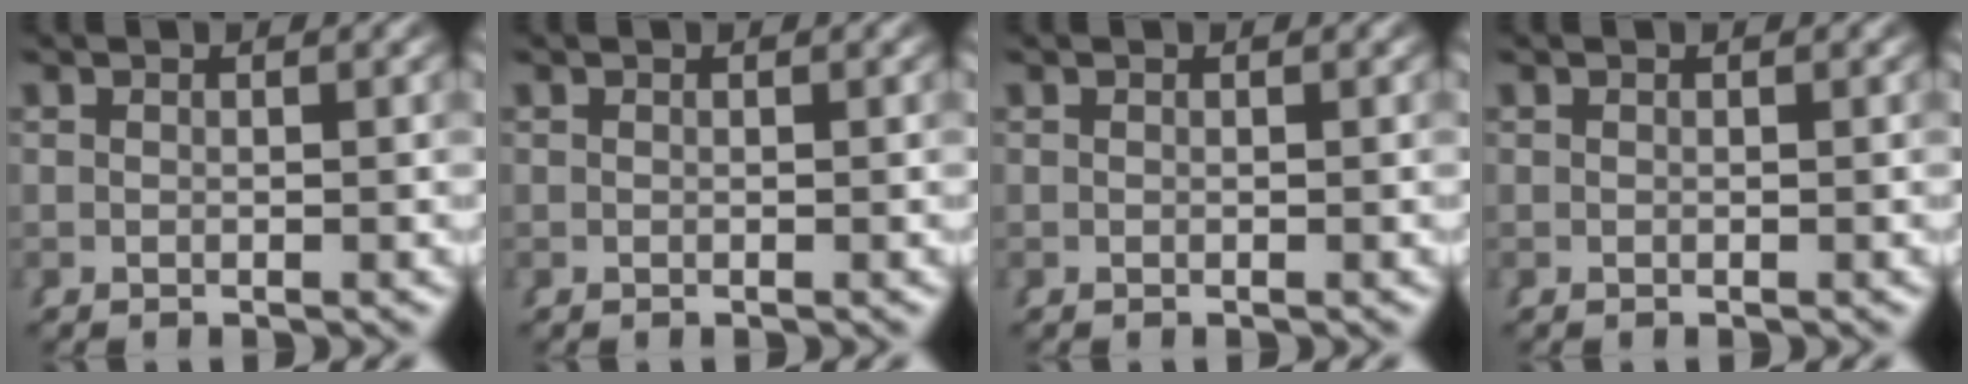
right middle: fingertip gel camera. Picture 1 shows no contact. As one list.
[{"total": 0.0}, {"total": 0.0}, {"total": 0.0}]